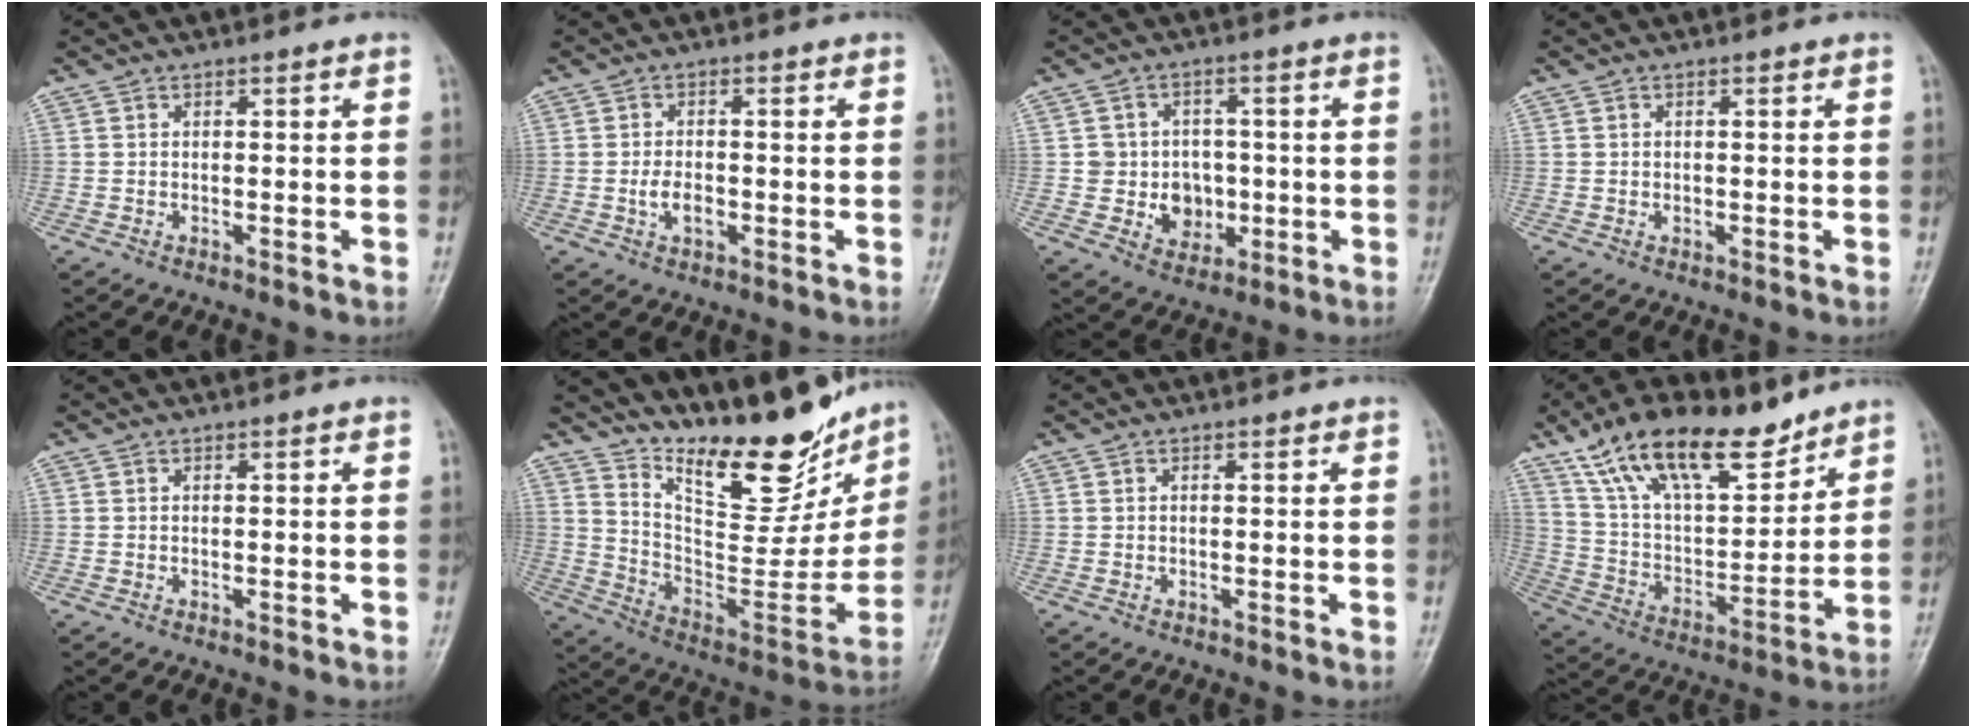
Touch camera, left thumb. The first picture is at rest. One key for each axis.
{"total": 3.4, "fx": -0.8, "fy": 2.1, "fz": 2.6, "tx": -0.045, "ty": 0.003, "tz": -0.015}
{"total": 7.6, "fx": -0.7, "fy": 7.1, "fz": 2.7, "tx": 0.006, "ty": 0.014, "tz": -0.004}
{"total": 0.7, "fx": 0.0, "fy": 0.6, "fz": 0.3, "tx": -0.002, "ty": 0.000, "tz": -0.001}
{"total": 0.0}
{"total": 23.4, "fx": 17.8, "fy": 8.1, "fz": 12.9, "tx": -0.144, "ty": -0.109, "tz": 0.289}
{"total": 0.0}
{"total": 21.7, "fx": 14.8, "fy": 9.3, "fz": 13.0, "tx": -0.189, "ty": -0.050, "tz": 0.267}